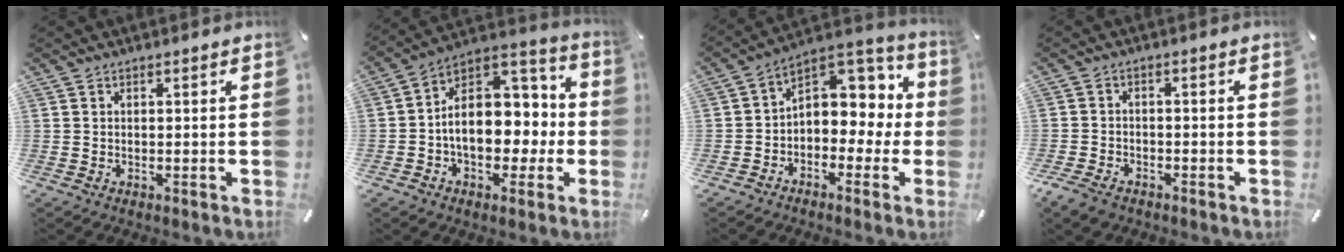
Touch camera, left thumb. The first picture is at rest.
{"total": 15.5, "force": [-0.8, 12.0, 9.7], "torque": [-0.127, -0.004, -0.010]}
{"total": 7.3, "force": [1.0, 6.4, 3.2], "torque": [-0.046, -0.010, 0.021]}
{"total": 3.4, "force": [-2.5, 2.0, 1.1], "torque": [-0.037, 0.009, -0.054]}